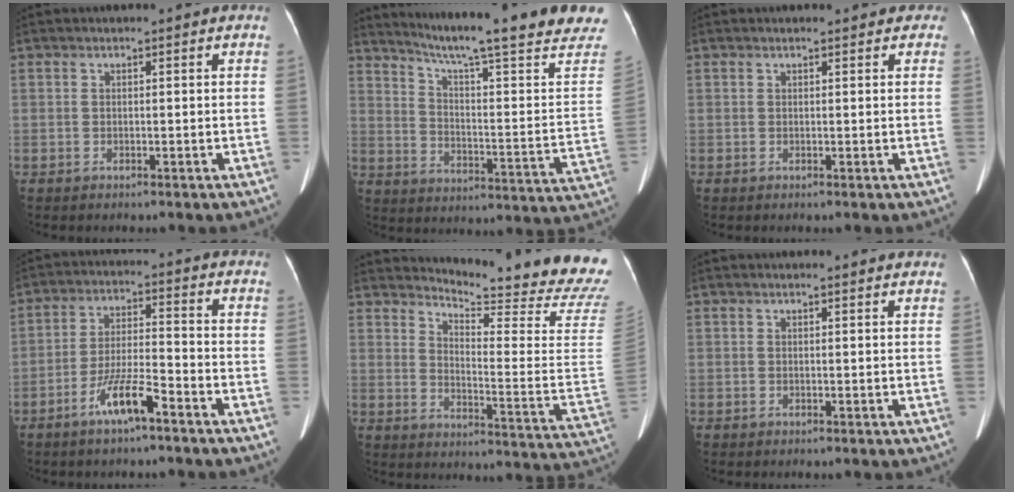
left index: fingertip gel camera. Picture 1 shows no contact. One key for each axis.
{"total": 24.7, "fx": 20.2, "fy": 0.2, "fz": 14.1, "tx": -0.209, "ty": -0.056, "tz": 0.266}
{"total": 2.9, "fx": 2.7, "fy": 0.7, "fz": 1.0, "tx": -0.012, "ty": 0.010, "tz": 0.027}
{"total": 7.2, "fx": -4.5, "fy": 0.7, "fz": 5.6, "tx": -0.115, "ty": -0.005, "tz": -0.083}
{"total": 21.7, "fx": 21.0, "fy": -0.3, "fz": 5.4, "tx": -0.091, "ty": -0.160, "tz": 0.244}
{"total": 2.8, "fx": 2.7, "fy": 0.3, "fz": 0.9, "tx": -0.016, "ty": 0.009, "tz": 0.028}